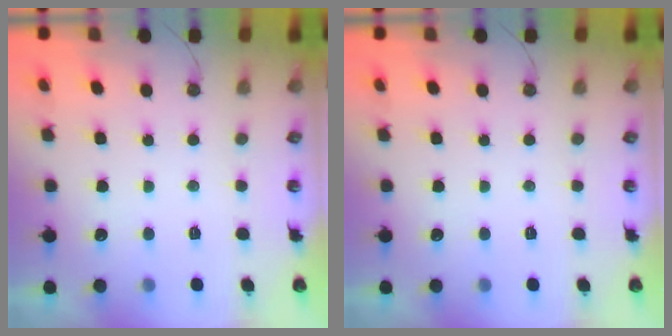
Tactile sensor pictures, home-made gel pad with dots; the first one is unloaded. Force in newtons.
{"total": 0.0}